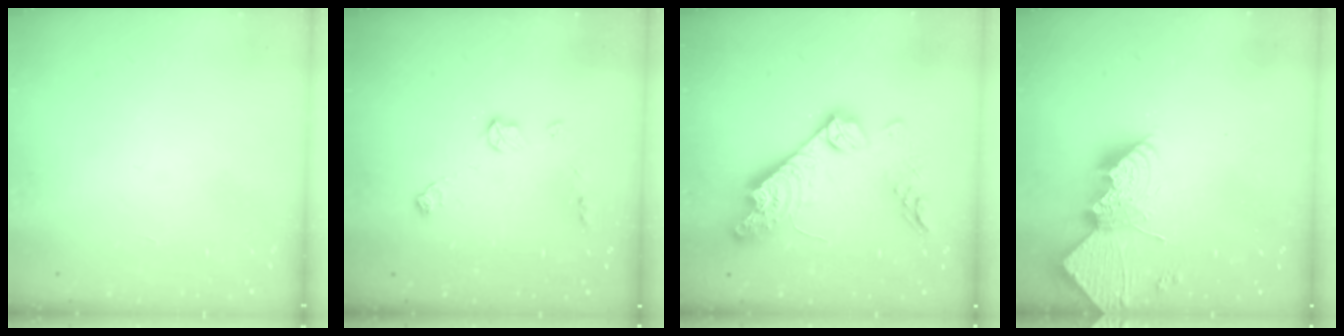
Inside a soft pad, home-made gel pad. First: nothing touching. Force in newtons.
{"total": 7.0, "press": 7.0, "slide": 0.4}
{"total": 18.9, "press": 18.8, "slide": 1.4}
{"total": 14.2, "press": 14.2, "slide": 0.9}